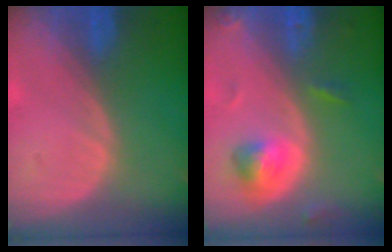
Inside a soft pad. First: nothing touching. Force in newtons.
{"total": 5.0, "press": 4.8, "slide": 1.5}